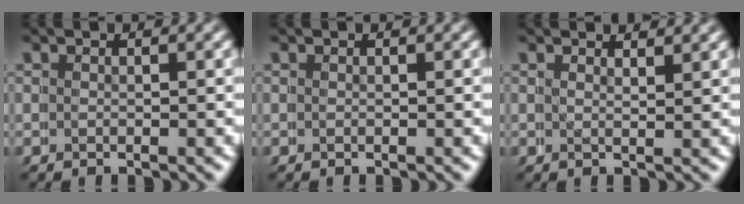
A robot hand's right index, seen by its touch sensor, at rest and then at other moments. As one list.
[{"total": 0.0}, {"total": 1.6, "force": [1.4, -0.4, -0.5], "torque": [-0.005, -0.013, 0.025]}]